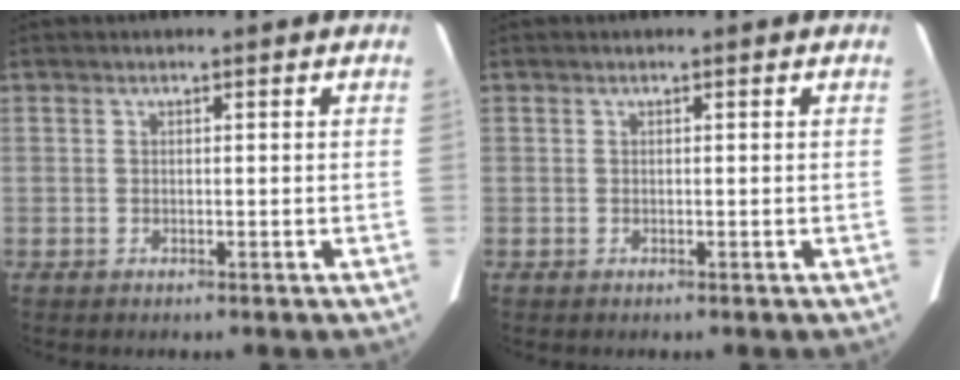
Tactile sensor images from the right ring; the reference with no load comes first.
{"total": 0.0}